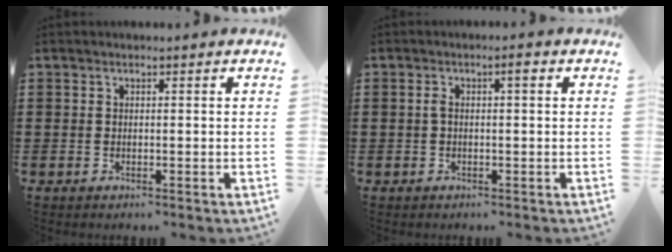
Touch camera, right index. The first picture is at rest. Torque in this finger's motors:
{"motor_torque": [0.47, -0.14, 0.16, 0.01]}